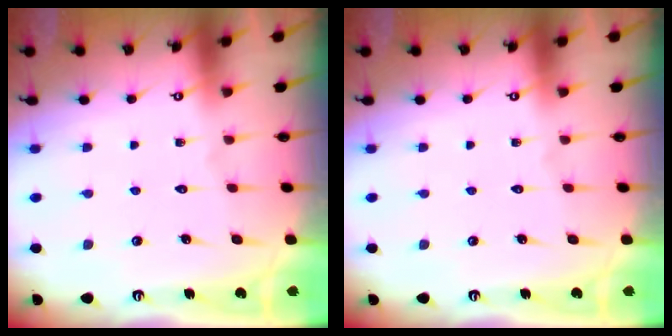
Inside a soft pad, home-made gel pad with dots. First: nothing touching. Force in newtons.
{"total": 0.0}